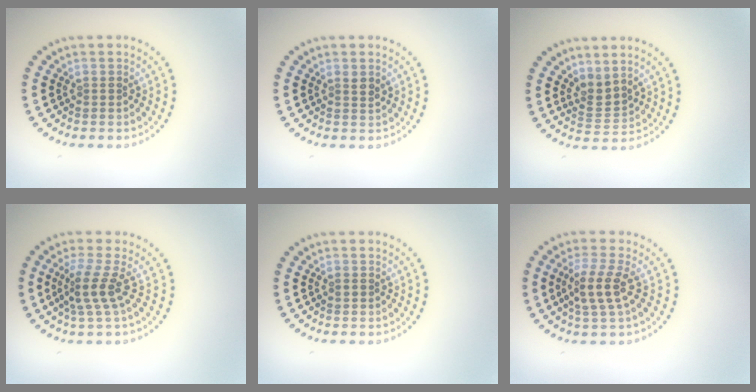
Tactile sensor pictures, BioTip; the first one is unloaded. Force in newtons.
{"total": 0.9, "press": 0.8, "slide": 0.5}
{"total": 2.3, "press": 1.5, "slide": 1.8}
{"total": 2.8, "press": 1.9, "slide": 2.1}
{"total": 0.5, "press": 0.5, "slide": 0.1}
{"total": 3.0, "press": 2.6, "slide": 1.5}